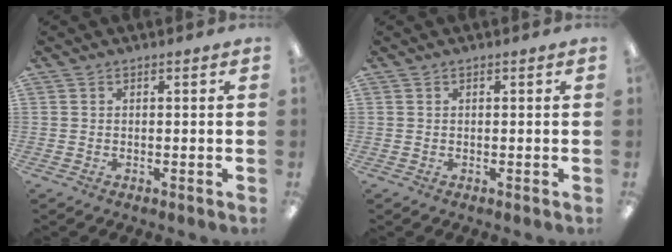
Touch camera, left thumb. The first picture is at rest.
{"total": 0.0}